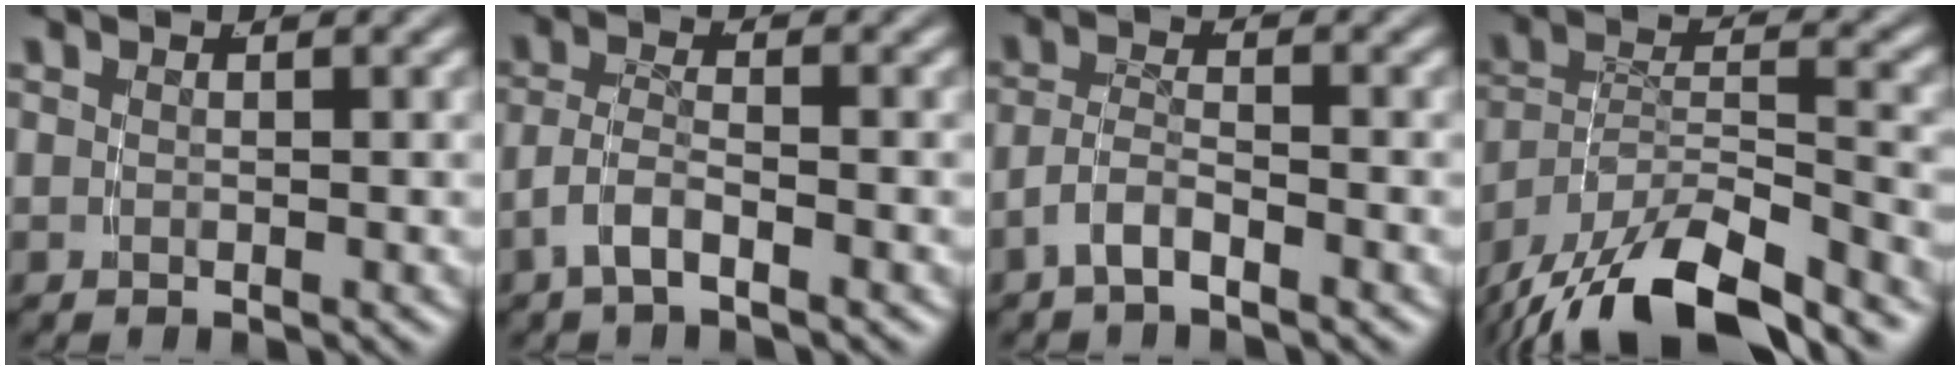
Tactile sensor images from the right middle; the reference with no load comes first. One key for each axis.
{"total": 2.7, "fx": -1.7, "fy": 0.8, "fz": 1.8, "tx": -0.039, "ty": -0.012, "tz": -0.026}
{"total": 2.6, "fx": -1.9, "fy": 0.8, "fz": 1.5, "tx": -0.030, "ty": -0.009, "tz": -0.033}
{"total": 9.9, "fx": -6.7, "fy": 5.2, "fz": 5.2, "tx": -0.096, "ty": -0.023, "tz": -0.107}